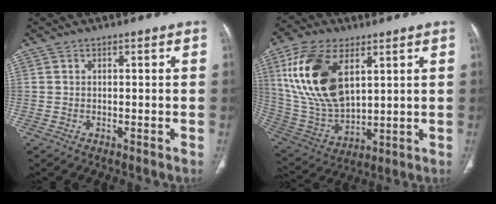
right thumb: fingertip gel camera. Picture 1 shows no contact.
{"total": 19.7, "force": [6.9, 10.6, 15.1], "torque": [-0.288, -0.024, 0.142]}